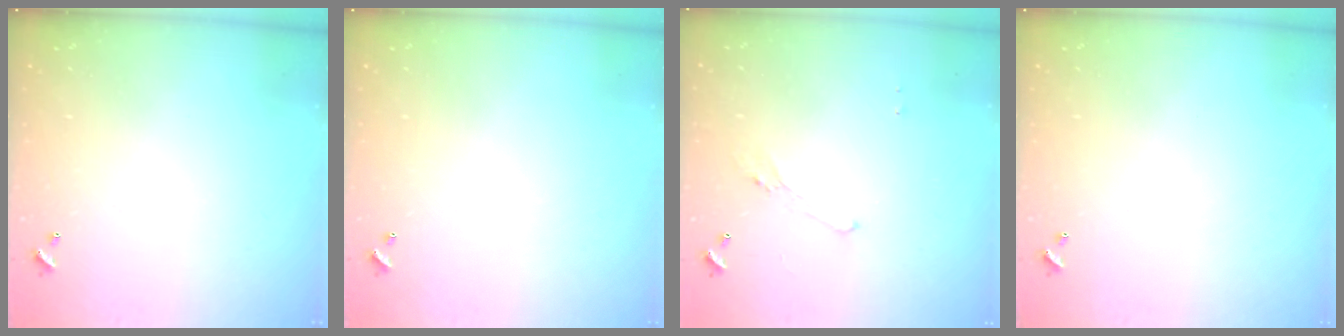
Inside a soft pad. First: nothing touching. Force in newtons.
{"total": 0.0}
{"total": 0.8, "press": 0.4, "slide": 0.7}
{"total": 0.0}